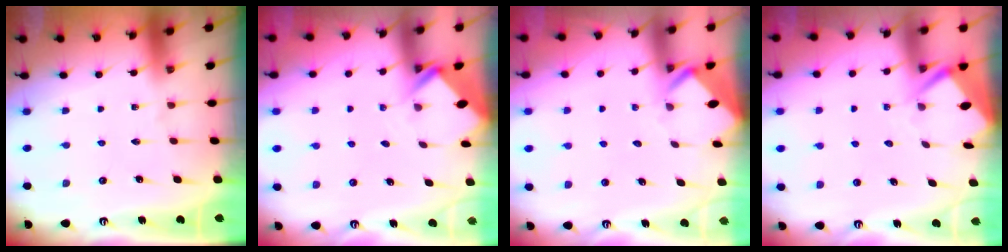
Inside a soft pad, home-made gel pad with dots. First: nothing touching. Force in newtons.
{"total": 2.7, "press": 2.7, "slide": 0.2}
{"total": 3.6, "press": 3.5, "slide": 0.2}
{"total": 3.3, "press": 3.3, "slide": 0.3}